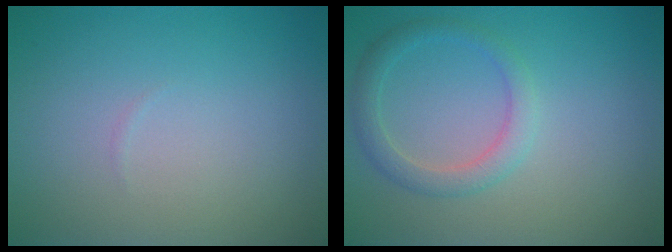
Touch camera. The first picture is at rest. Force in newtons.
{"total": 2.3, "press": 2.3, "slide": 0.1}